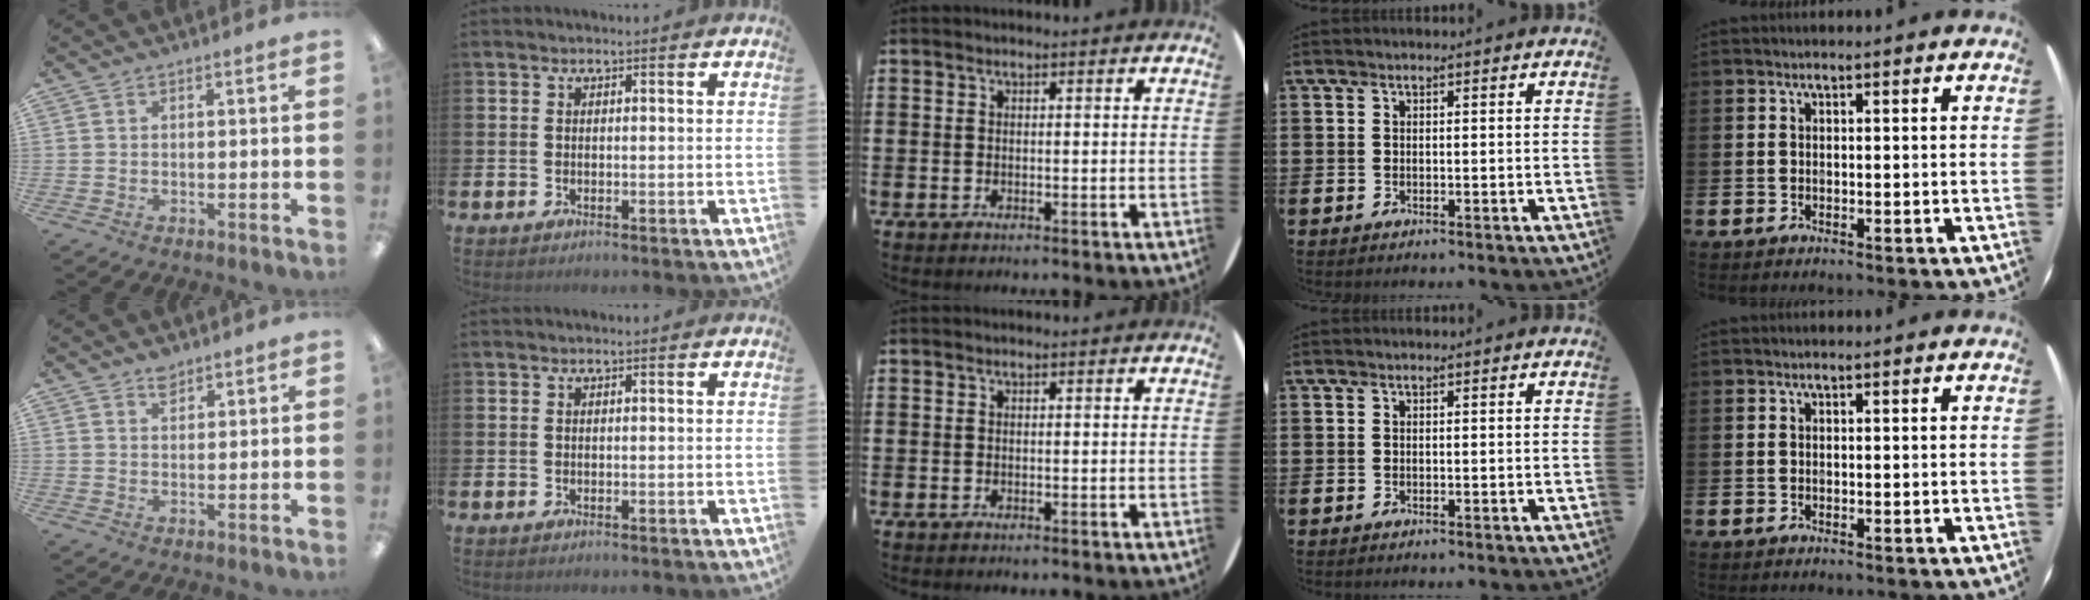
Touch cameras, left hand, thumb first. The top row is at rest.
{"thumb": {"total": 2.9, "force": [2.2, 1.6, 1.0], "torque": [-0.006, -0.007, 0.038]}}